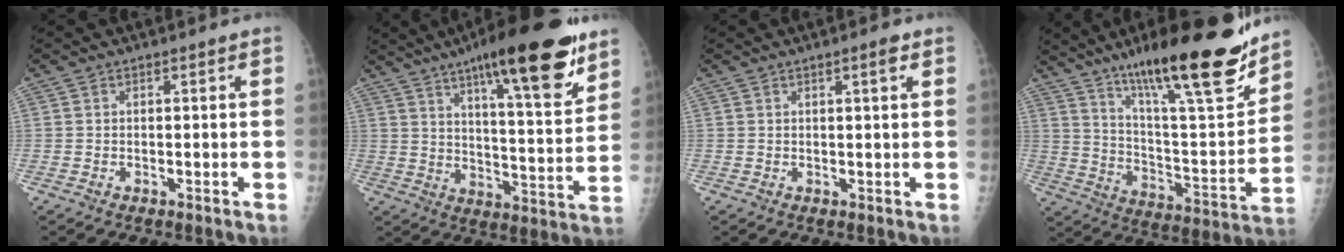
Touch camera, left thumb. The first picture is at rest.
{"total": 22.9, "force": [14.2, 5.2, 17.2], "torque": [-0.233, -0.058, 0.214]}
{"total": 1.8, "force": [1.0, 0.2, 1.5], "torque": [-0.025, -0.003, 0.013]}
{"total": 26.7, "force": [18.3, 4.9, 18.8], "torque": [-0.272, -0.074, 0.300]}